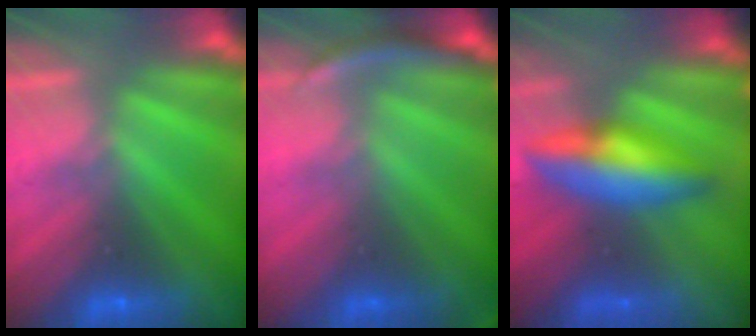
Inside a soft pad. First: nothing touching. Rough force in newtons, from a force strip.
{"total": 2.9}
{"total": 7.5}